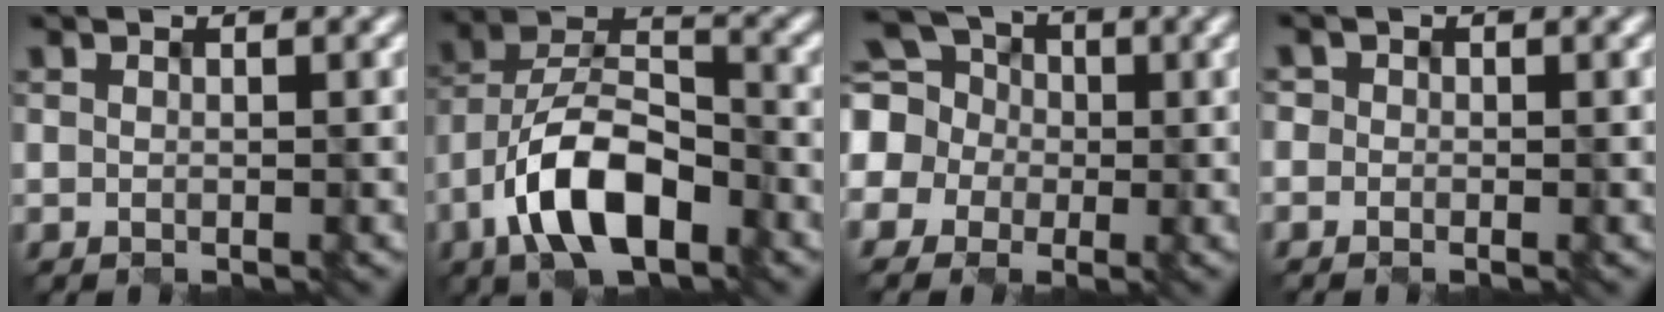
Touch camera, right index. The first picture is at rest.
{"total": 8.1, "force": [-5.5, 3.0, 5.1], "torque": [-0.107, 0.004, -0.083]}
{"total": 6.6, "force": [0.1, 6.4, 1.6], "torque": [-0.074, 0.020, -0.001]}
{"total": 1.5, "force": [-0.9, -0.4, -1.1], "torque": [0.005, -0.010, 0.007]}